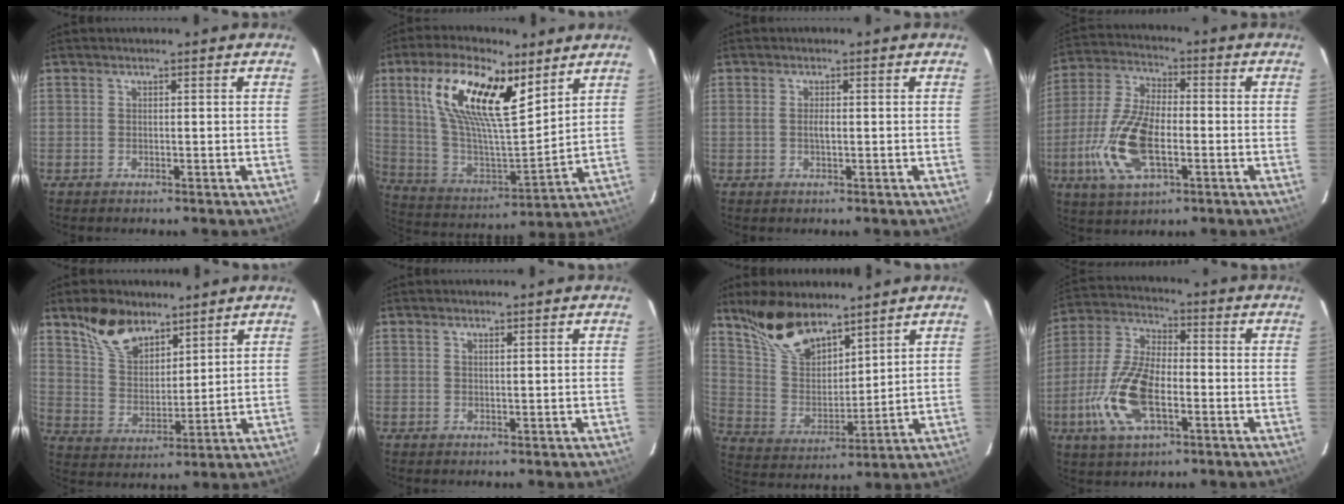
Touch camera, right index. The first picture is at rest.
{"total": 20.3, "force": [10.3, 7.4, 15.8], "torque": [-0.306, 0.011, 0.198]}
{"total": 1.3, "force": [0.0, 0.4, 1.3], "torque": [-0.024, 0.001, -0.001]}
{"total": 15.0, "force": [-4.2, 6.9, 12.6], "torque": [-0.279, -0.004, -0.081]}
{"total": 10.9, "force": [7.9, 5.6, 5.0], "torque": [-0.096, 0.015, 0.156]}
{"total": 0.7, "force": [0.6, 0.0, 0.4], "torque": [-0.008, 0.000, 0.009]}
{"total": 13.7, "force": [10.6, 5.8, 6.5], "torque": [-0.139, 0.020, 0.216]}
{"total": 14.7, "force": [-4.7, 6.7, 12.2], "torque": [-0.271, -0.003, -0.091]}